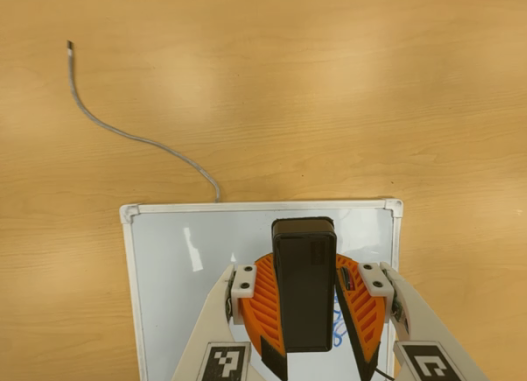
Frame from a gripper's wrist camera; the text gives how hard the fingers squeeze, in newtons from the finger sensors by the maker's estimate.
{"total": 9.7, "left": 9.7, "right": 9.8}